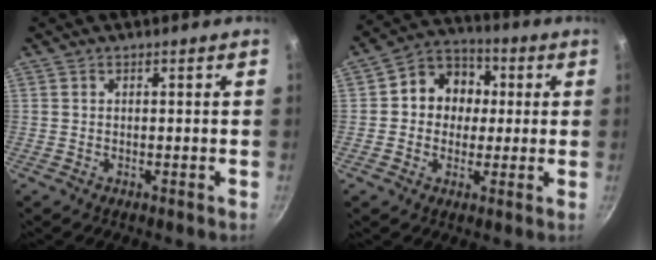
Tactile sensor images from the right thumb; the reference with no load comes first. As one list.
[{"total": 10.7, "force": [1.1, 9.3, 5.0], "torque": [-0.031, 0.020, -0.003]}]